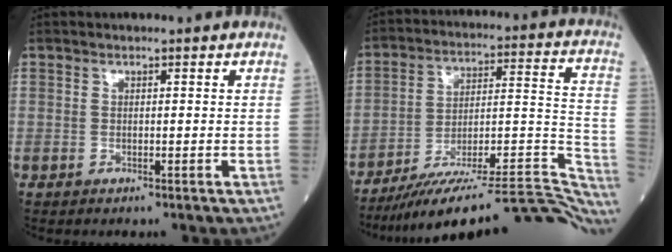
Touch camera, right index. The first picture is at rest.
{"total": 28.1, "force": [-24.5, 2.5, 13.6], "torque": [-0.097, 0.012, -0.347]}